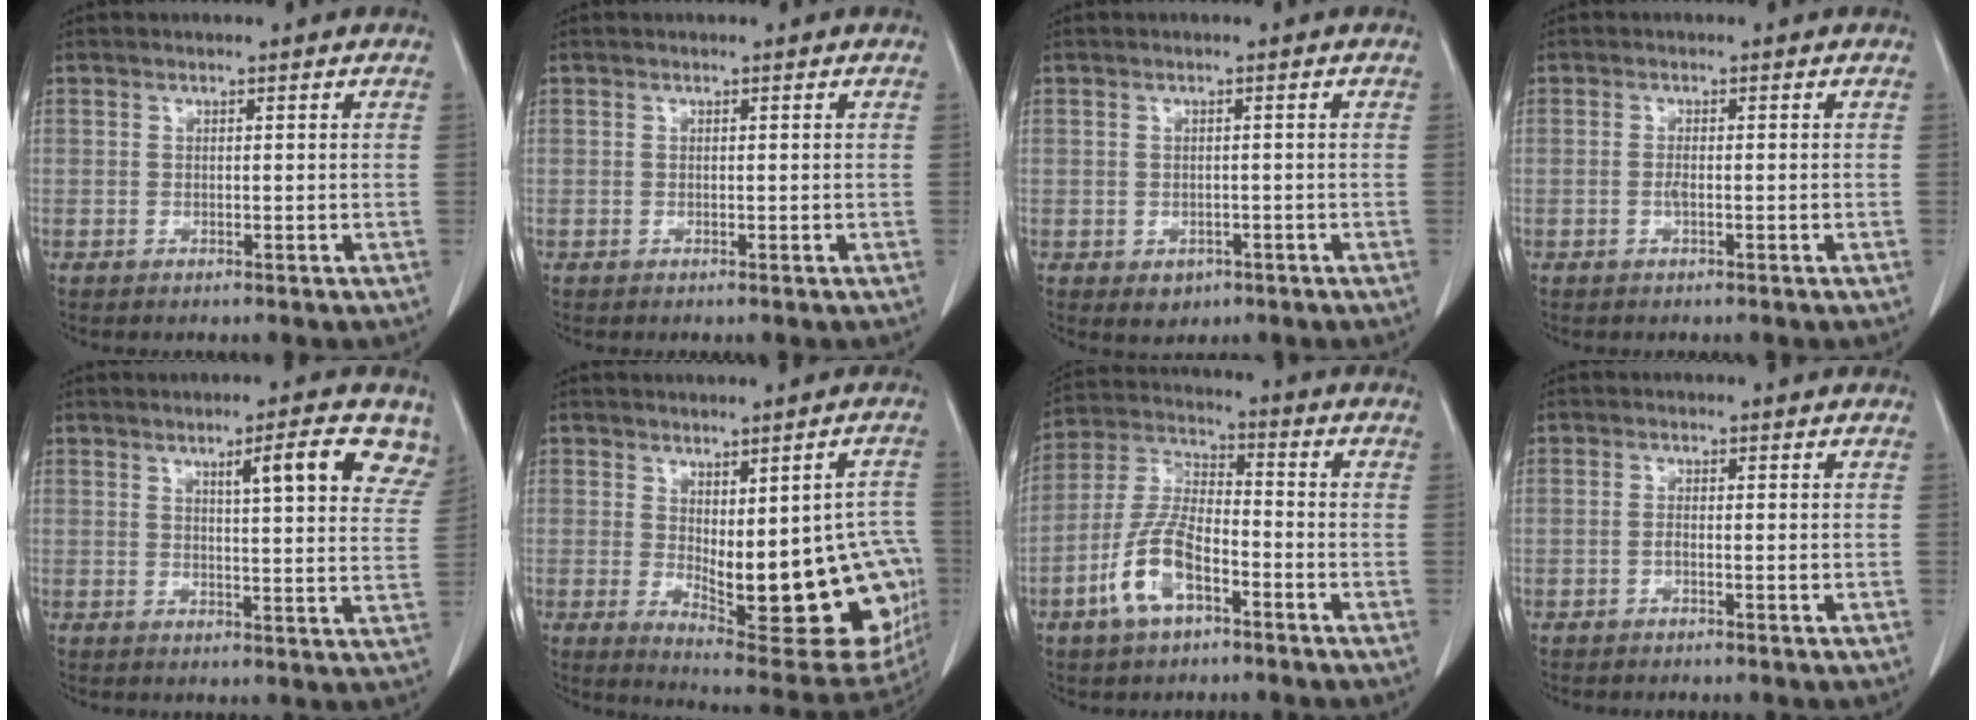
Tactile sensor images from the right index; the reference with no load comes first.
{"total": 0.0}
{"total": 2.2, "force": [-1.0, 1.8, 0.9], "torque": [-0.008, 0.002, -0.004]}
{"total": 1.0, "force": [-0.2, 0.2, 0.9], "torque": [-0.016, 0.001, -0.003]}
{"total": 9.4, "force": [5.7, 1.0, 7.4], "torque": [-0.091, 0.003, 0.061]}
{"total": 20.5, "force": [-2.6, 6.8, 19.2], "torque": [-0.165, 0.005, -0.005]}
{"total": 10.4, "force": [-5.0, 4.0, 8.2], "torque": [-0.187, 0.006, -0.097]}
{"total": 1.0, "force": [-0.3, 0.1, 0.9], "torque": [-0.011, 0.003, -0.004]}